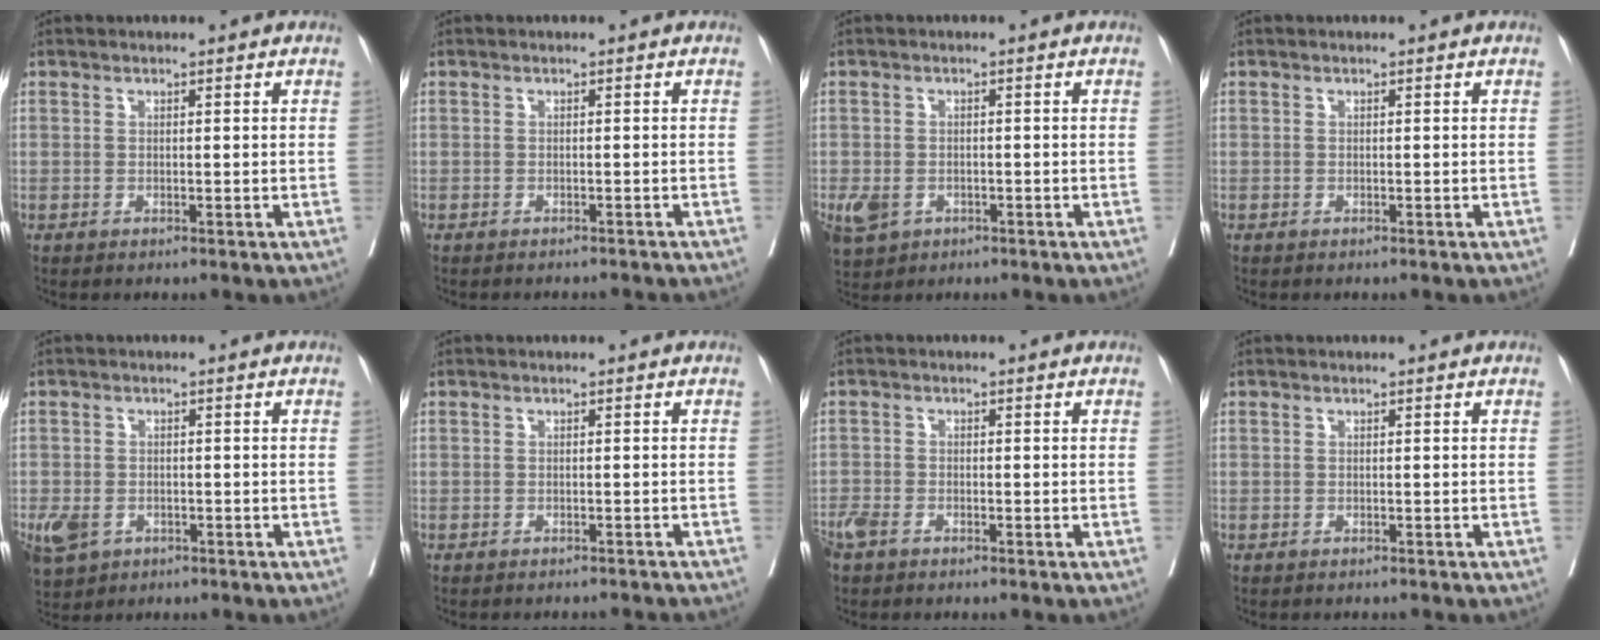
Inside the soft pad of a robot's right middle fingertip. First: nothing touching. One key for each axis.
{"total": 4.7, "fx": -4.6, "fy": 0.7, "fz": 1.1, "tx": -0.014, "ty": -0.009, "tz": -0.050}
{"total": 6.2, "fx": -2.8, "fy": 4.8, "fz": 2.7, "tx": -0.067, "ty": -0.007, "tz": -0.038}
{"total": 0.0}
{"total": 7.8, "fx": -3.6, "fy": 5.9, "fz": 3.6, "tx": -0.094, "ty": -0.008, "tz": -0.052}
{"total": 6.1, "fx": -5.9, "fy": 0.9, "fz": 1.3, "tx": -0.014, "ty": -0.007, "tz": -0.062}
{"total": 3.8, "fx": -2.9, "fy": 1.7, "fz": 1.9, "tx": -0.042, "ty": -0.005, "tz": -0.057}
{"total": 1.2, "fx": -1.2, "fy": 0.2, "fz": 0.3, "tx": -0.007, "ty": -0.002, "tz": -0.017}